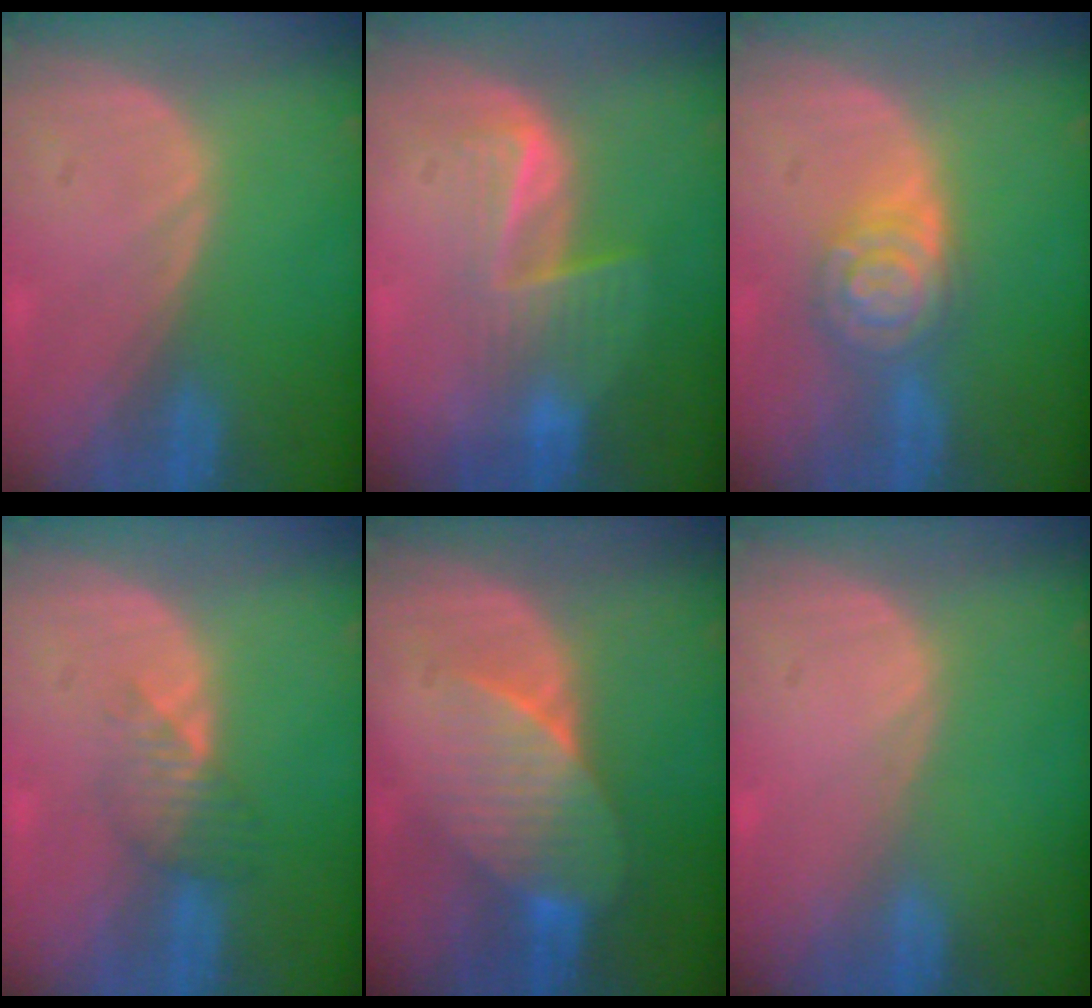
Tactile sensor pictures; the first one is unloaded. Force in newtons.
{"total": 6.8, "press": 5.6, "slide": 4.0}
{"total": 6.5, "press": 6.5, "slide": 0.5}
{"total": 3.6, "press": 3.2, "slide": 1.6}
{"total": 7.4, "press": 6.9, "slide": 2.8}
{"total": 0.0}